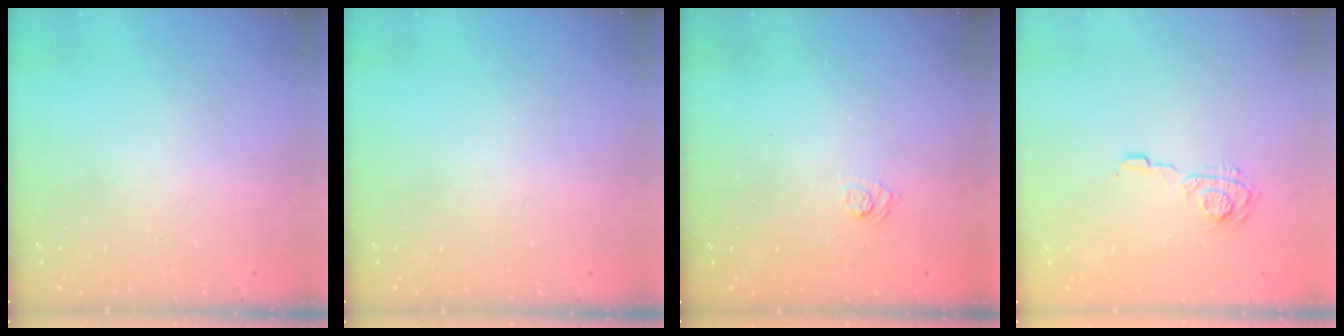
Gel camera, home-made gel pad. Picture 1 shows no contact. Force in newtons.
{"total": 0.0}
{"total": 2.8, "press": 2.3, "slide": 1.6}
{"total": 8.7, "press": 8.7, "slide": 0.6}